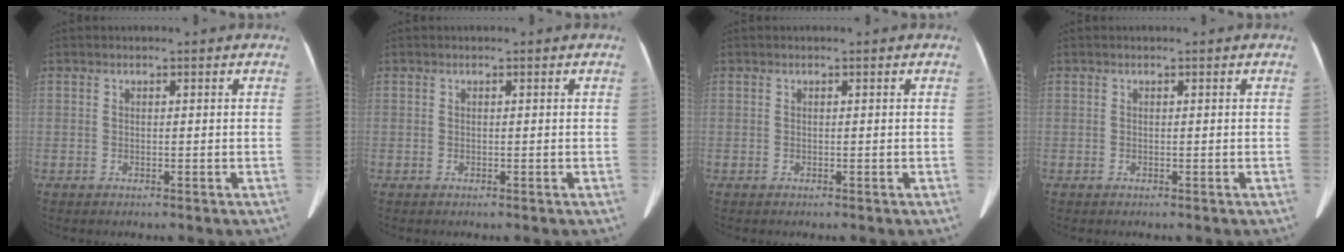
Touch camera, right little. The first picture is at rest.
{"total": 0.0}
{"total": 0.0}
{"total": 0.0}